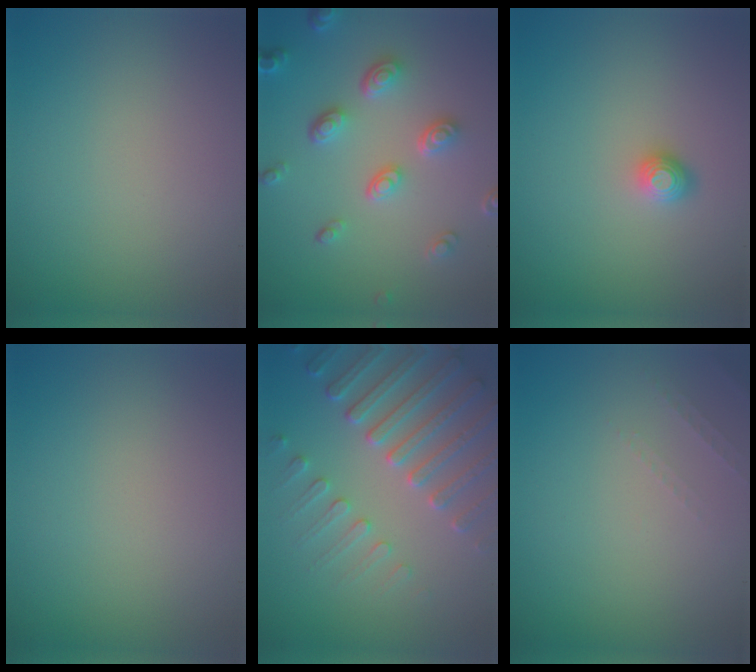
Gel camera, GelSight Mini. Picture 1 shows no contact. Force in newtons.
{"total": 4.2, "press": 3.4, "slide": 2.5}
{"total": 1.1, "press": 1.0, "slide": 0.5}
{"total": 0.0}
{"total": 5.4, "press": 4.8, "slide": 2.5}
{"total": 0.9, "press": 0.9, "slide": 0.3}